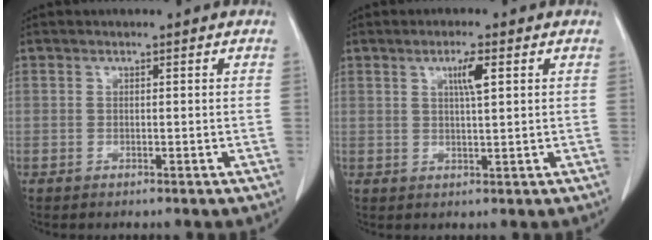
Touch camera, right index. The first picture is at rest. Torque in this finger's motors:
{"motor_torque": [0.06, 0.18, 0.06, 0.04]}